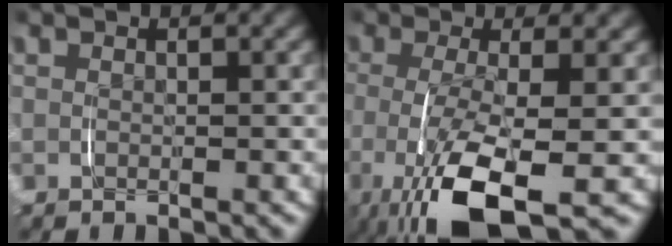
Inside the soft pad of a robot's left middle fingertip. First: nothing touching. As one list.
[{"total": 7.3, "force": [-2.4, 2.2, 6.5], "torque": [-0.133, -0.018, -0.031]}]